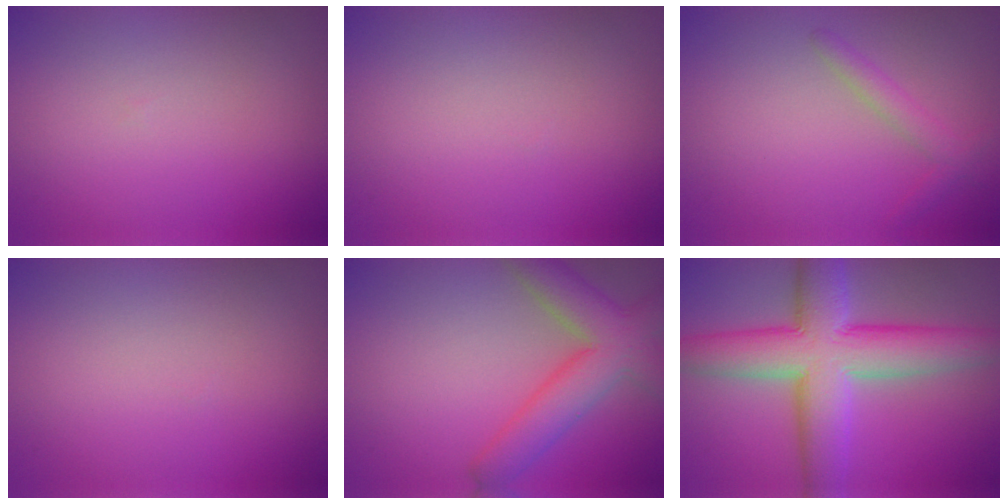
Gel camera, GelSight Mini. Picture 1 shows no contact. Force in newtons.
{"total": 0.0}
{"total": 1.6, "press": 1.6, "slide": 0.1}
{"total": 0.0}
{"total": 6.3, "press": 6.2, "slide": 0.4}
{"total": 10.8, "press": 10.8, "slide": 0.4}